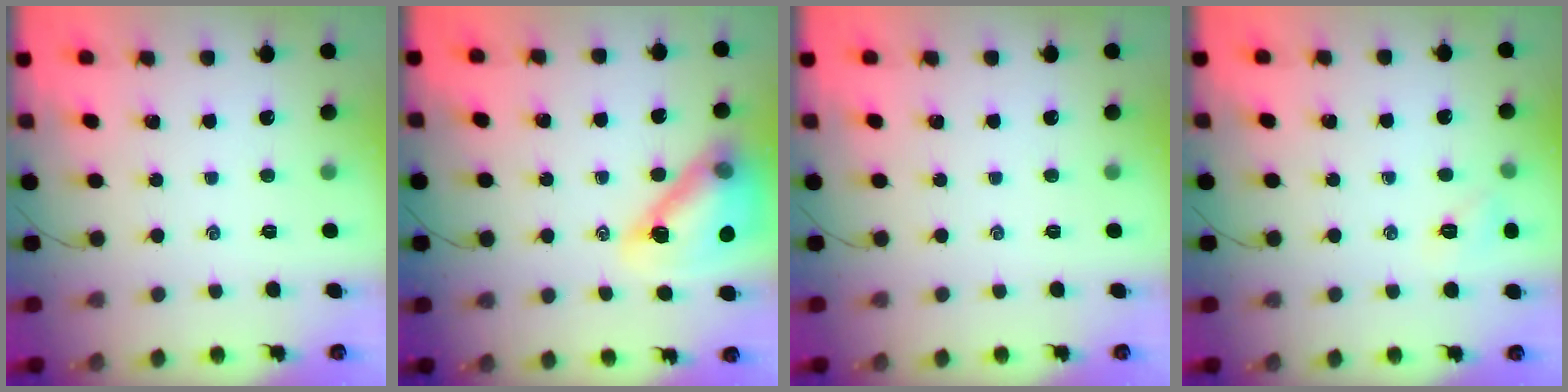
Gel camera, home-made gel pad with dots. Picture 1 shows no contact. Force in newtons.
{"total": 17.3, "press": 16.7, "slide": 4.6}
{"total": 0.0}
{"total": 5.5, "press": 5.3, "slide": 1.4}